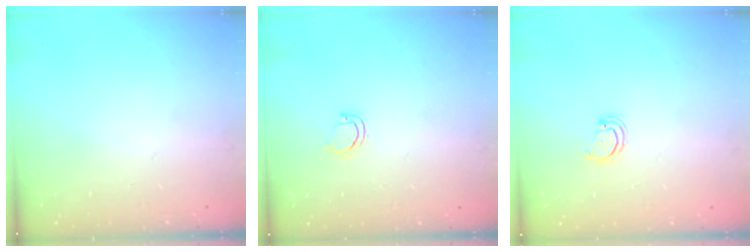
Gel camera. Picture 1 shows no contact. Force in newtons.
{"total": 3.1, "press": 3.1, "slide": 0.2}
{"total": 2.2, "press": 2.2, "slide": 0.2}